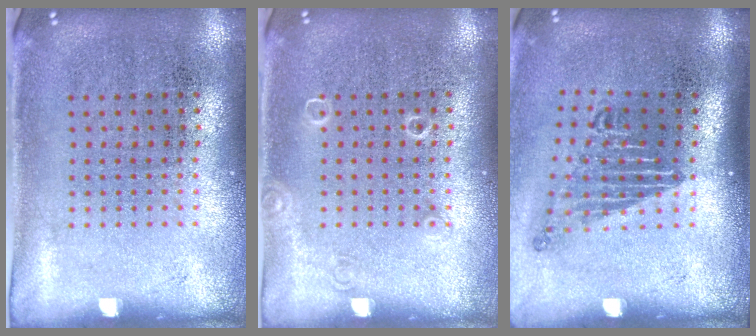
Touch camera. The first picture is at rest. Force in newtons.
{"total": 0.9, "press": 0.9, "slide": 0.1}
{"total": 1.7, "press": 1.2, "slide": 1.3}